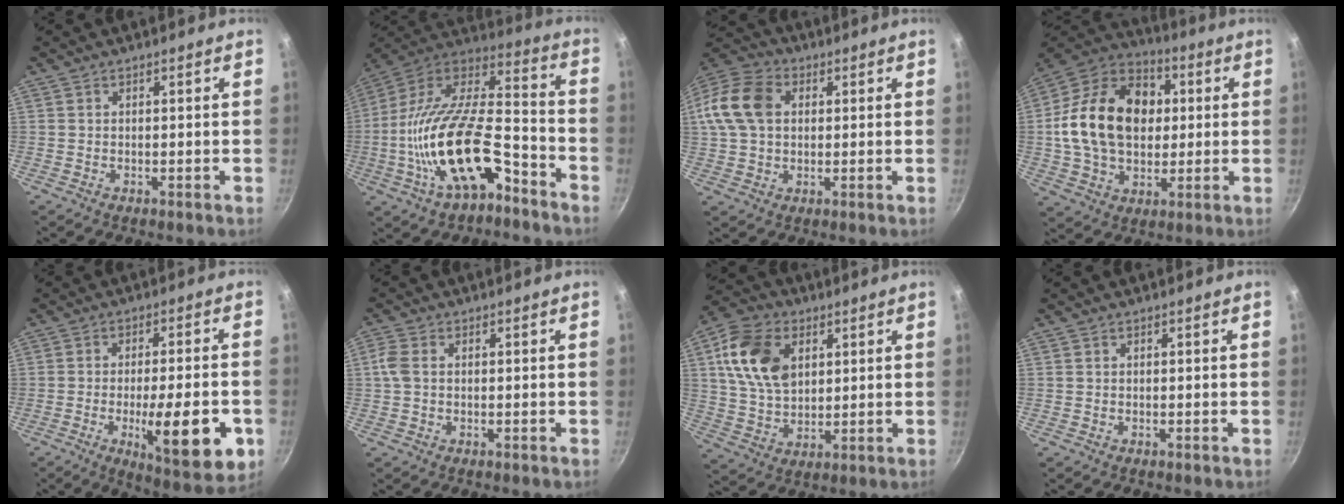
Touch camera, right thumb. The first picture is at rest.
{"total": 24.0, "force": [-9.6, 10.9, 19.1], "torque": [-0.327, 0.065, -0.180]}
{"total": 13.6, "force": [2.4, 10.0, 8.9], "torque": [-0.169, 0.023, 0.029]}
{"total": 21.9, "force": [2.2, 15.9, 14.9], "torque": [-0.229, 0.025, 0.028]}
{"total": 16.3, "force": [-4.9, 4.5, 14.9], "torque": [-0.192, 0.005, -0.065]}
{"total": 3.4, "force": [0.2, 2.4, 2.5], "torque": [-0.059, 0.007, -0.001]}
{"total": 14.4, "force": [4.3, 9.9, 9.6], "torque": [-0.158, -0.007, 0.079]}
{"total": 0.0}